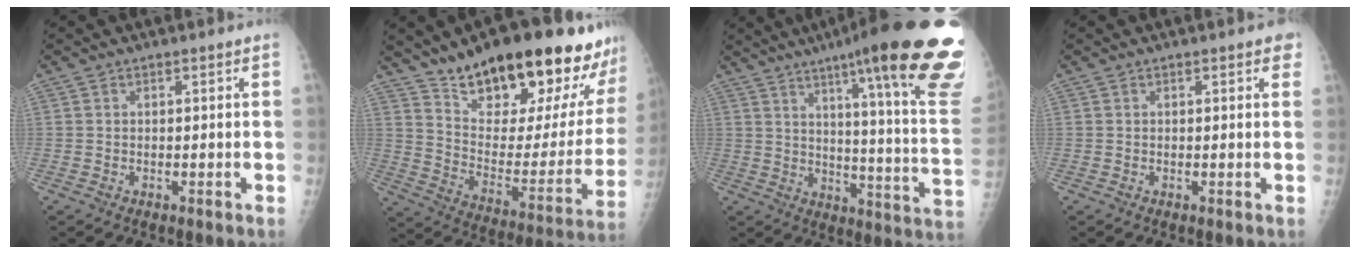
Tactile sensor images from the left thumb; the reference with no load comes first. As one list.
[{"total": 28.1, "force": [20.6, 8.5, 17.1], "torque": [-0.221, -0.086, 0.308]}, {"total": 30.2, "force": [18.7, 3.1, 23.5], "torque": [-0.250, -0.081, 0.253]}, {"total": 1.8, "force": [1.0, 0.7, 1.3], "torque": [-0.009, 0.000, 0.008]}]